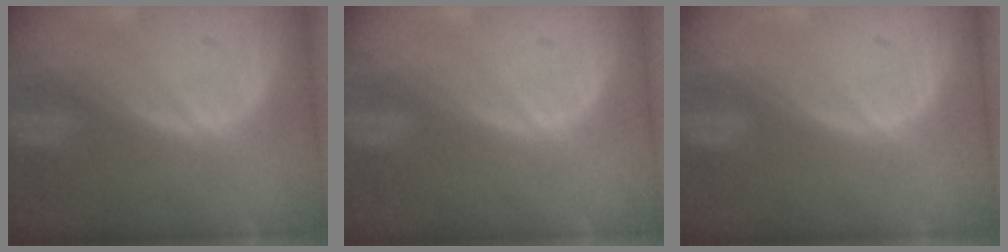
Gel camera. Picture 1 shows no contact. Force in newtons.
{"total": 0.0}
{"total": 0.0}